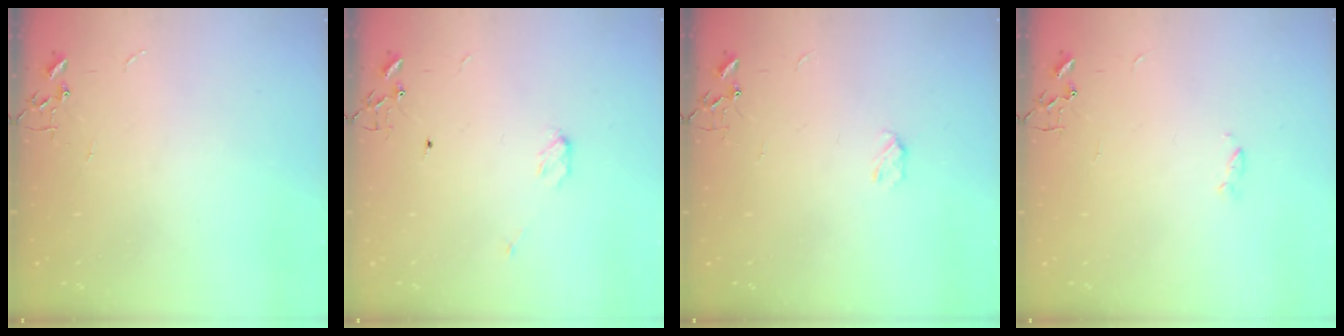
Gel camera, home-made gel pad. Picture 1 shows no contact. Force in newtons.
{"total": 3.4, "press": 3.3, "slide": 0.5}
{"total": 3.5, "press": 3.4, "slide": 0.5}
{"total": 2.4, "press": 2.4, "slide": 0.5}